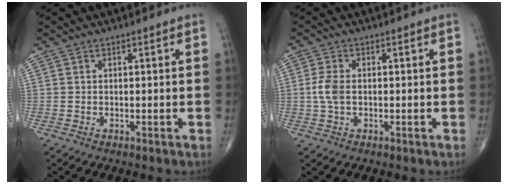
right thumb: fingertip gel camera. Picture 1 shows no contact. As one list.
[{"total": 3.9, "force": [-0.2, 2.2, 3.2], "torque": [-0.079, 0.007, -0.008]}]